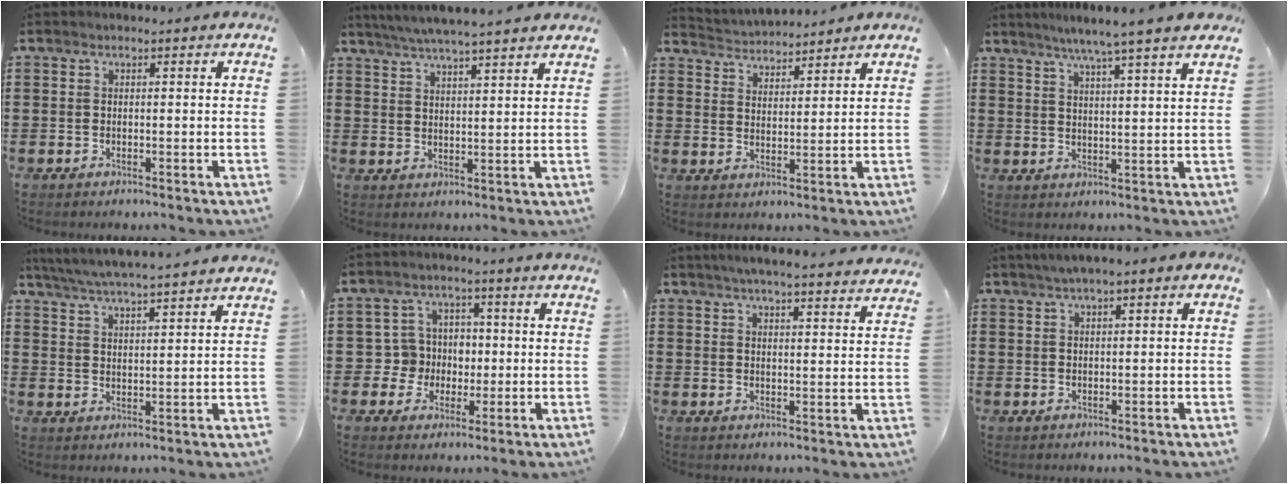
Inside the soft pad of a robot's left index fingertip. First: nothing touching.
{"total": 4.7, "force": [4.3, -0.5, 1.7], "torque": [-0.045, -0.017, 0.076]}
{"total": 3.3, "force": [3.3, 0.3, -0.4], "torque": [-0.008, -0.017, 0.057]}
{"total": 5.5, "force": [4.6, -1.2, 2.8], "torque": [-0.067, -0.020, 0.078]}
{"total": 4.9, "force": [4.7, -0.4, 1.3], "torque": [-0.043, -0.025, 0.081]}
{"total": 5.7, "force": [0.0, 5.6, 1.0], "torque": [-0.046, 0.016, 0.001]}
{"total": 4.5, "force": [4.3, -0.4, 1.3], "torque": [-0.039, -0.019, 0.076]}
{"total": 1.6, "force": [0.5, 0.3, 1.5], "torque": [-0.027, 0.004, 0.008]}